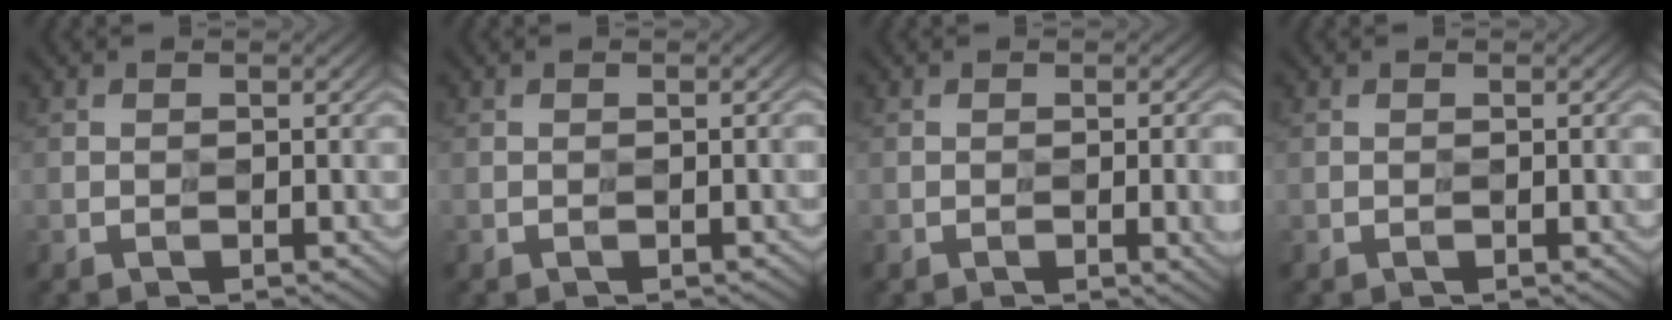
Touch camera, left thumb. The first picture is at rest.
{"total": 1.8, "force": [-1.0, 0.4, 1.5], "torque": [-0.017, 0.001, -0.014]}
{"total": 5.0, "force": [-1.8, 1.6, 4.4], "torque": [-0.051, -0.003, -0.009]}
{"total": 0.6, "force": [-0.3, 0.1, 0.5], "torque": [-0.007, 0.000, -0.005]}